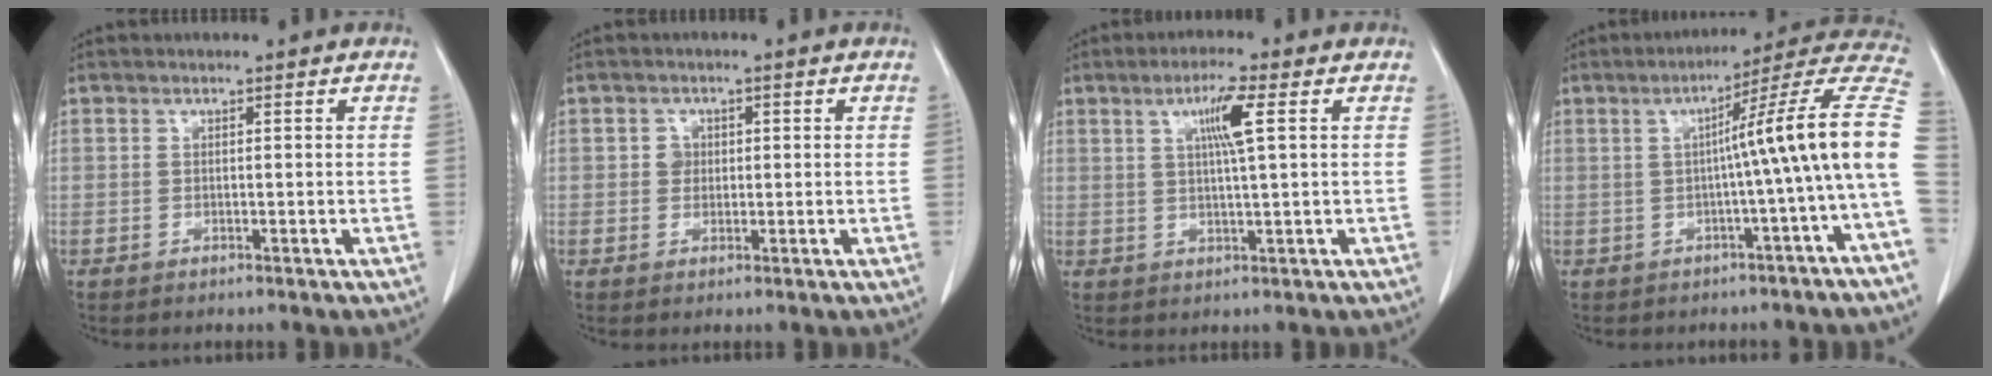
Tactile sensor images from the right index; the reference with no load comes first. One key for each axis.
{"total": 2.0, "fx": 0.3, "fy": 1.8, "fz": 0.8, "tx": -0.009, "ty": 0.004, "tz": 0.003}
{"total": 5.5, "fx": 1.9, "fy": -0.2, "fz": 5.2, "tx": -0.092, "ty": 0.001, "tz": 0.032}
{"total": 14.0, "fx": -0.9, "fy": -2.2, "fz": 13.8, "tx": -0.168, "ty": 0.032, "tz": -0.022}